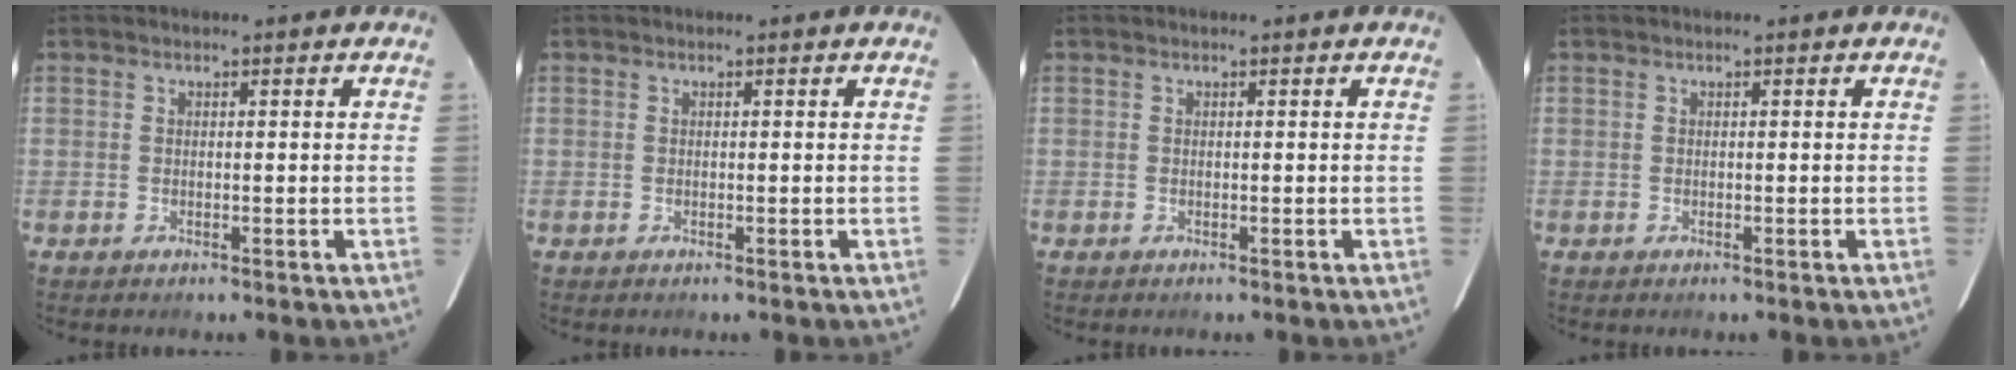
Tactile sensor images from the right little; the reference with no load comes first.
{"total": 0.0}
{"total": 0.0}
{"total": 0.0}